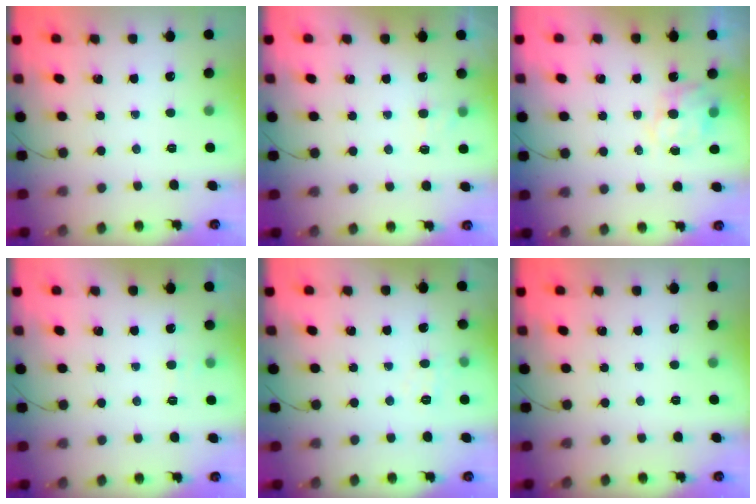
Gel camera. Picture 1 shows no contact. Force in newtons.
{"total": 5.9, "press": 5.7, "slide": 1.6}
{"total": 7.6, "press": 7.6, "slide": 0.1}
{"total": 5.0, "press": 4.8, "slide": 1.2}
{"total": 4.8, "press": 4.5, "slide": 1.7}
{"total": 0.0}